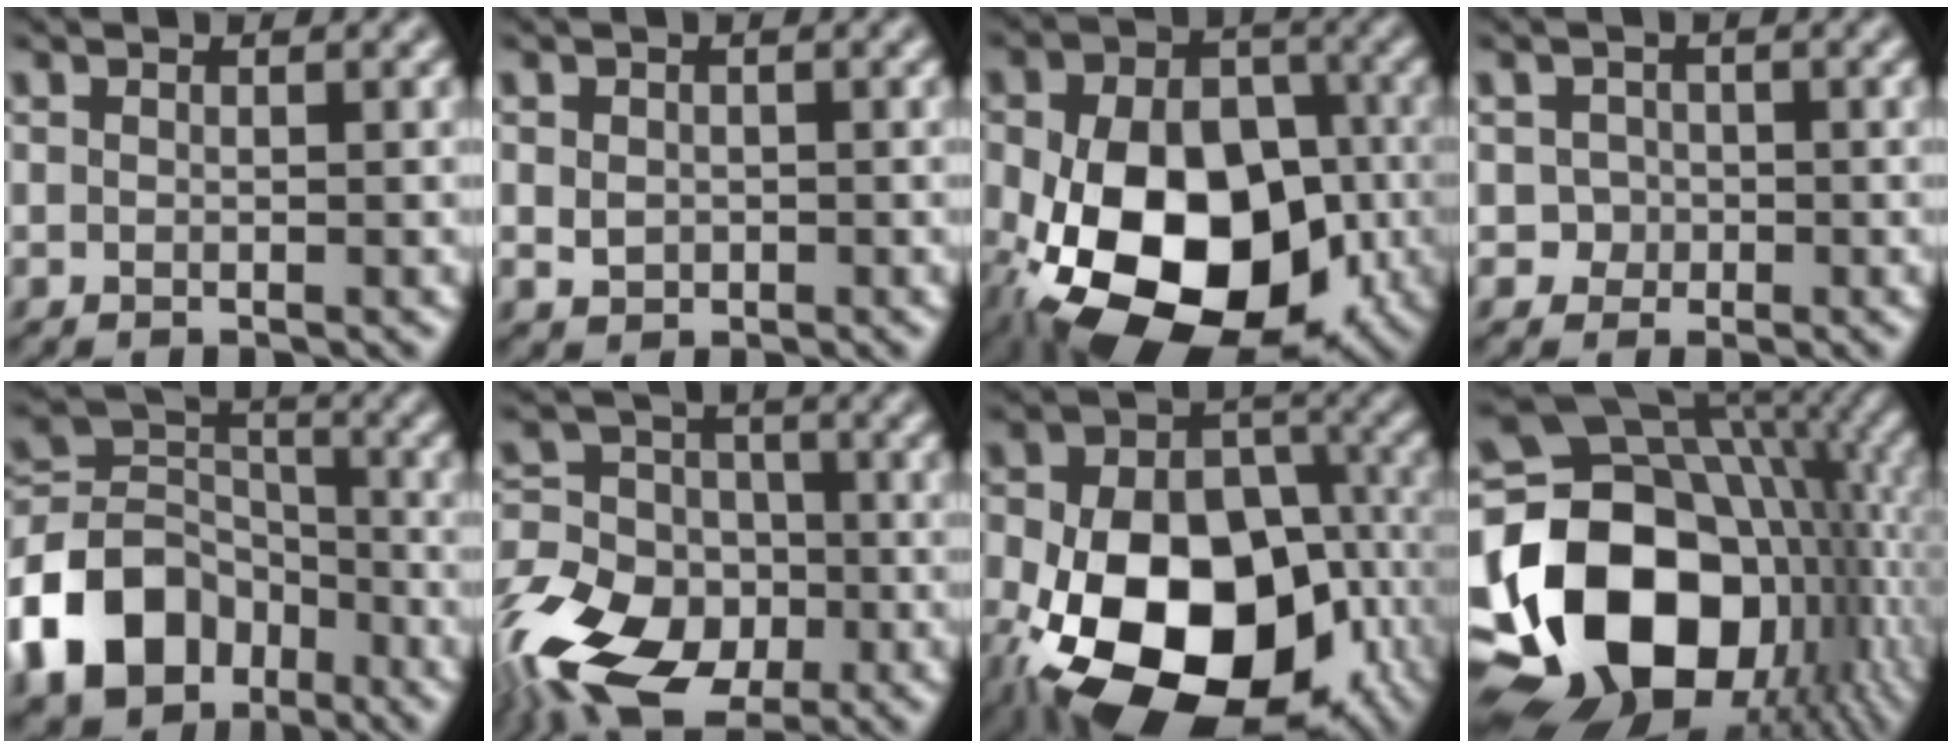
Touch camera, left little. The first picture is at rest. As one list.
[{"total": 1.5, "force": [-0.1, 1.4, 0.7], "torque": [-0.013, -0.002, 0.000]}, {"total": 18.7, "force": [-5.9, 12.4, 12.7], "torque": [-0.189, -0.024, -0.104]}, {"total": 1.8, "force": [-0.4, 1.7, 0.2], "torque": [0.014, 0.001, -0.006]}, {"total": 10.1, "force": [-5.1, 7.2, 5.1], "torque": [-0.099, 0.009, -0.111]}, {"total": 14.6, "force": [-8.2, 9.6, 7.3], "torque": [-0.158, -0.025, -0.153]}, {"total": 21.2, "force": [-8.3, 14.8, 12.8], "torque": [-0.217, -0.040, -0.140]}, {"total": 21.8, "force": [-4.8, 16.3, 13.6], "torque": [-0.286, -0.020, -0.076]}]